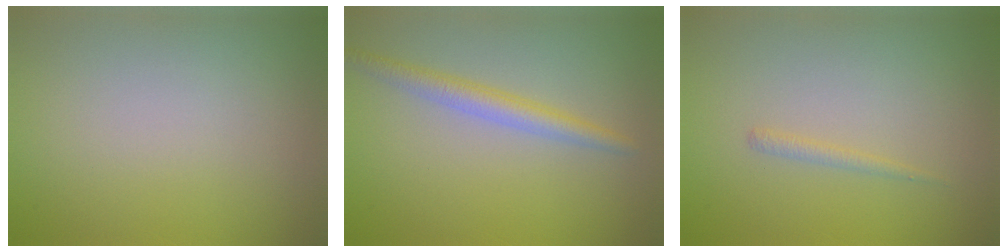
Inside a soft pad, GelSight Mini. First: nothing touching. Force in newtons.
{"total": 2.5, "press": 2.5, "slide": 0.0}
{"total": 0.8, "press": 0.8, "slide": 0.1}